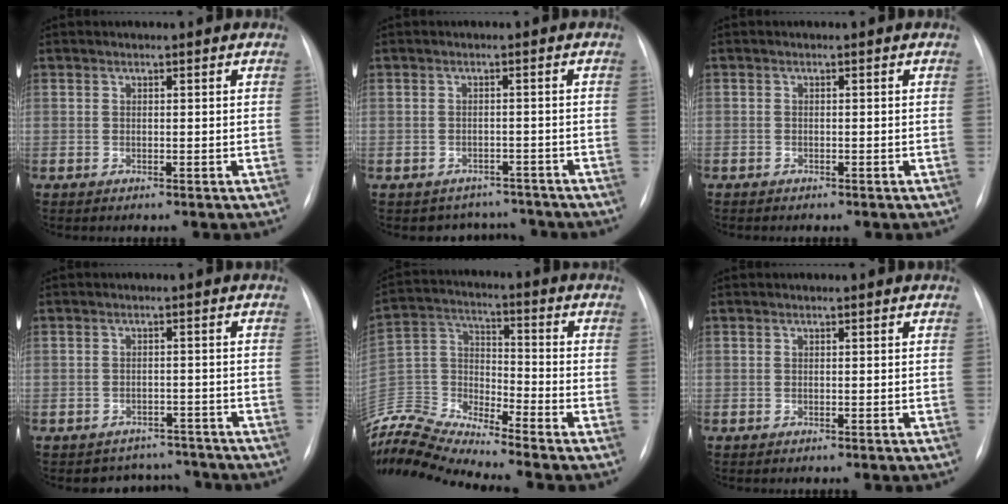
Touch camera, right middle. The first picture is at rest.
{"total": 4.5, "force": [-4.0, 2.1, -0.6], "torque": [0.015, 0.023, -0.049]}
{"total": 0.8, "force": [-0.6, 0.3, 0.4], "torque": [-0.009, 0.000, -0.008]}
{"total": 4.8, "force": [-4.3, 2.1, -0.8], "torque": [0.018, 0.024, -0.054]}
{"total": 12.2, "force": [-12.0, -1.6, 1.8], "torque": [-0.046, 0.030, -0.239]}
{"total": 0.0}